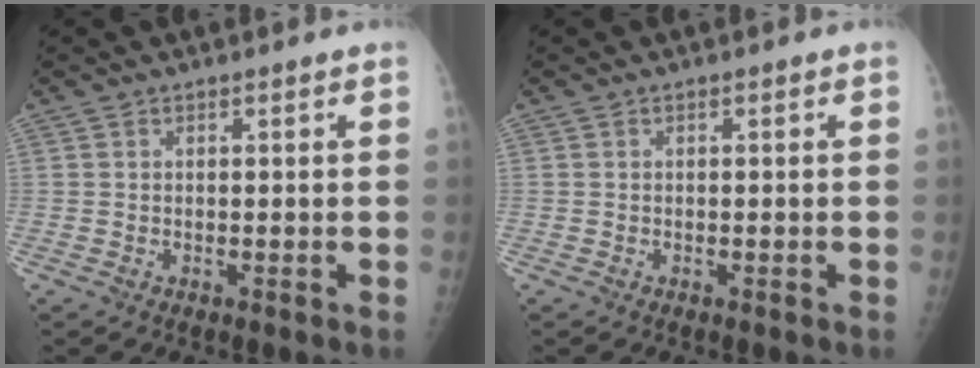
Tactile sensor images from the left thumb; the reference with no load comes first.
{"total": 0.0}